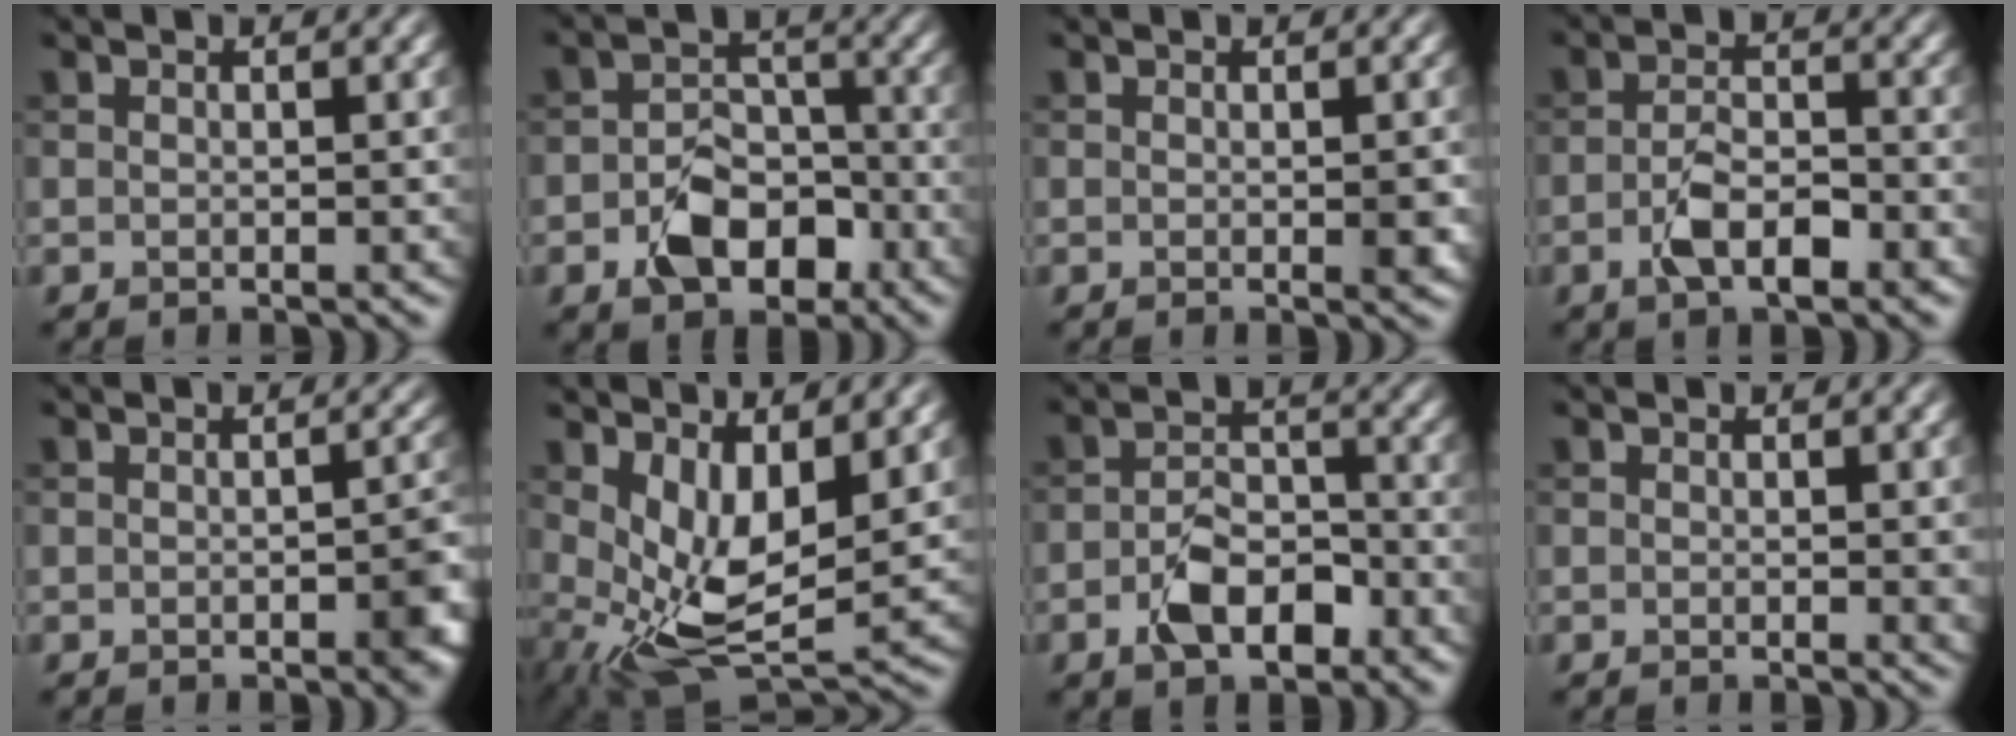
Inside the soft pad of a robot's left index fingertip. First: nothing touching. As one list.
[{"total": 5.7, "force": [-2.7, 3.6, 3.4], "torque": [-0.049, -0.003, -0.046]}, {"total": 1.1, "force": [-0.3, 0.4, 1.0], "torque": [-0.011, -0.003, -0.002]}, {"total": 4.1, "force": [-2.0, 1.7, 3.2], "torque": [-0.063, 0.001, -0.039]}, {"total": 2.7, "force": [-1.0, 1.0, 2.3], "torque": [-0.027, -0.001, -0.011]}, {"total": 7.1, "force": [1.1, 3.6, 6.0], "torque": [-0.123, -0.019, 0.028]}, {"total": 4.9, "force": [-2.5, 2.6, 3.3], "torque": [-0.058, 0.003, -0.046]}, {"total": 1.1, "force": [0.2, 0.4, 1.0], "torque": [-0.009, -0.002, 0.005]}]